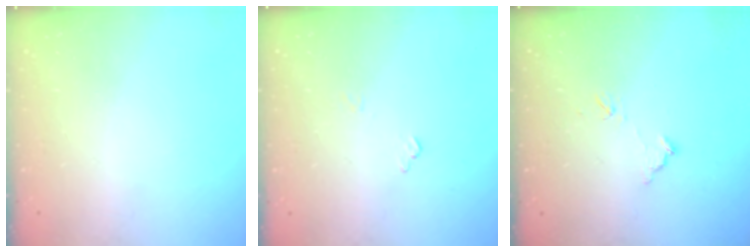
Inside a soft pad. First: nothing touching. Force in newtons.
{"total": 5.5, "press": 5.5, "slide": 0.5}
{"total": 7.0, "press": 7.0, "slide": 0.3}